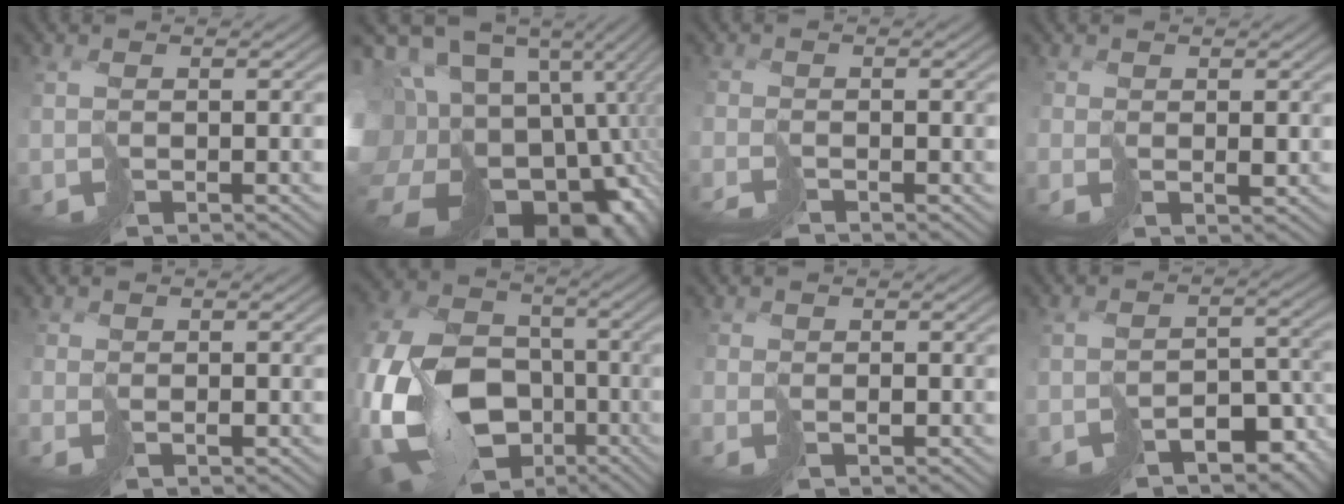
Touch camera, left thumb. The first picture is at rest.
{"total": 19.5, "force": [-3.9, 14.9, 11.9], "torque": [-0.227, -0.018, -0.038]}
{"total": 2.1, "force": [-1.7, -0.8, -1.0], "torque": [0.036, 0.006, -0.035]}
{"total": 1.1, "force": [1.0, 0.3, -0.3], "torque": [0.009, -0.002, 0.023]}
{"total": 0.8, "force": [0.3, 0.1, -0.8], "torque": [0.023, 0.000, 0.007]}
{"total": 18.4, "force": [-5.8, 13.6, 10.8], "torque": [-0.263, -0.044, -0.075]}
{"total": 0.8, "force": [0.4, -0.1, -0.7], "torque": [0.020, 0.002, 0.011]}
{"total": 7.8, "force": [-5.4, 4.1, 3.8], "torque": [-0.057, -0.007, -0.066]}